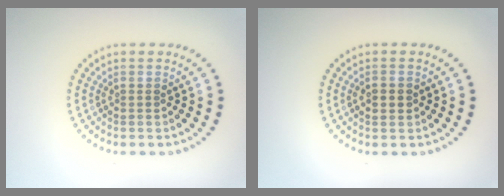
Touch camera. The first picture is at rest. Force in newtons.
{"total": 2.1, "press": 2.1, "slide": 0.2}